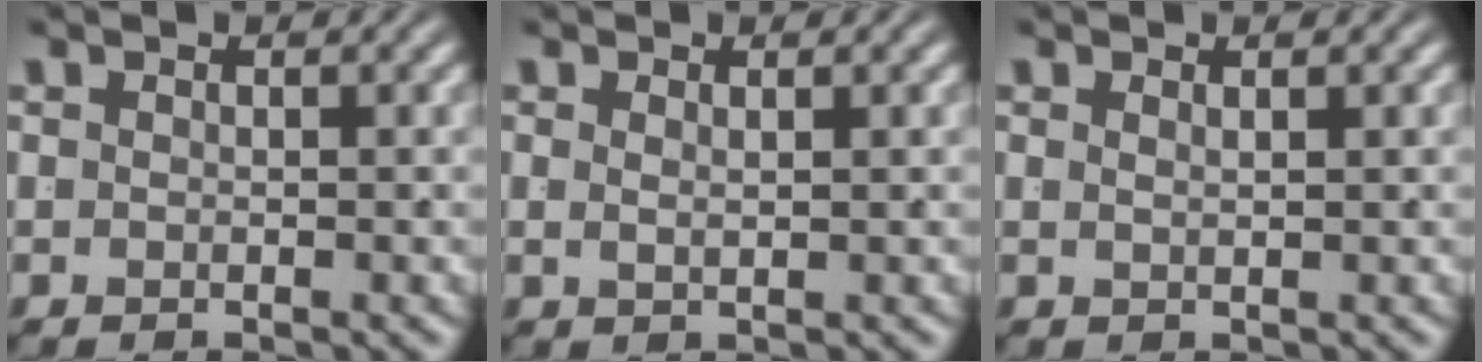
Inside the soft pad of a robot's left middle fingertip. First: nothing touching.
{"total": 1.0, "force": [0.4, -0.9, 0.4], "torque": [-0.001, -0.008, 0.016]}
{"total": 1.3, "force": [0.4, -1.2, 0.2], "torque": [0.006, -0.005, 0.014]}